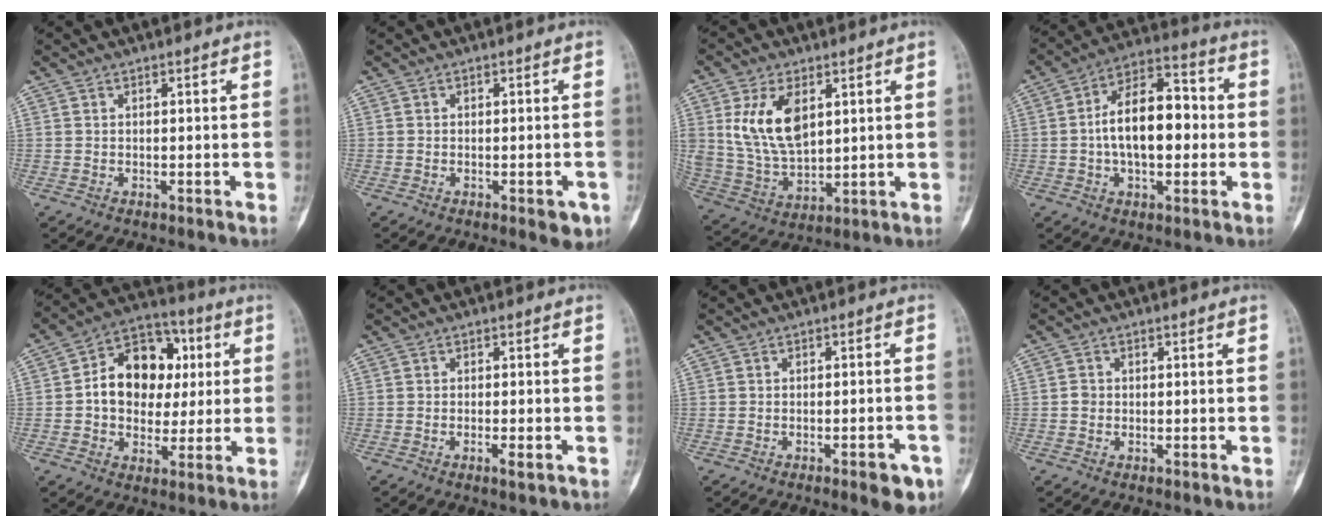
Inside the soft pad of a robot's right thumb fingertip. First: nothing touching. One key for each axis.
{"total": 3.4, "fx": -1.5, "fy": 1.4, "fz": 2.7, "tx": -0.022, "ty": 0.004, "tz": -0.014}
{"total": 13.5, "fx": 4.3, "fy": 7.7, "fz": 10.2, "tx": -0.190, "ty": -0.015, "tz": 0.098}
{"total": 15.0, "fx": -0.3, "fy": 8.3, "fz": 12.4, "tx": -0.186, "ty": 0.036, "tz": -0.013}
{"total": 15.8, "fx": 1.9, "fy": 11.9, "fz": 10.2, "tx": -0.110, "ty": 0.020, "tz": 0.025}
{"total": 1.9, "fx": -0.8, "fy": 0.4, "fz": 1.6, "tx": -0.028, "ty": -0.003, "tz": -0.015}
{"total": 5.2, "fx": -2.8, "fy": 1.6, "fz": 4.0, "tx": -0.039, "ty": 0.013, "tz": -0.031}
{"total": 1.3, "fx": -0.2, "fy": 1.2, "fz": 0.5, "tx": -0.002, "ty": 0.005, "tz": -0.005}